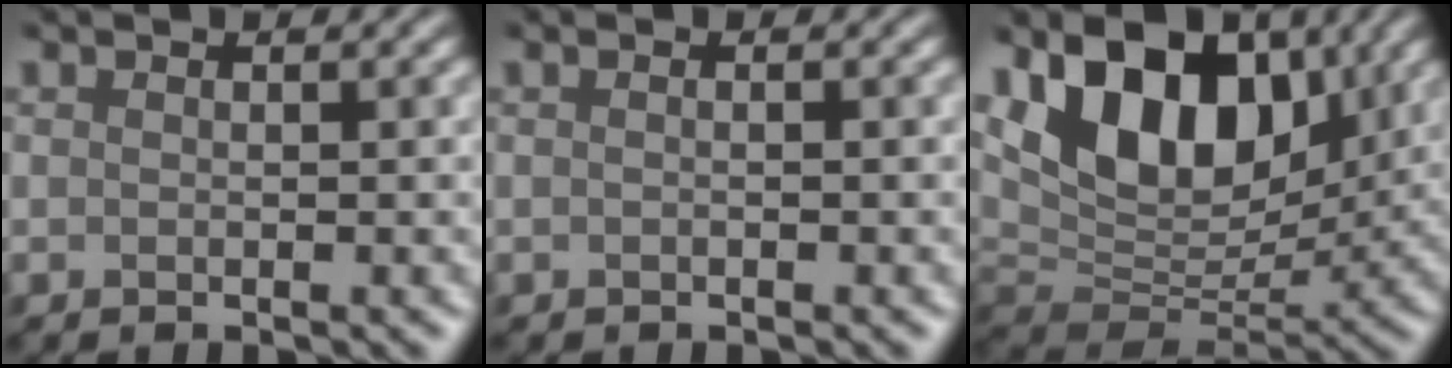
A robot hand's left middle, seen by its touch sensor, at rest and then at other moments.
{"total": 0.0}
{"total": 10.9, "force": [5.1, 6.8, 6.9], "torque": [-0.117, 0.001, 0.089]}